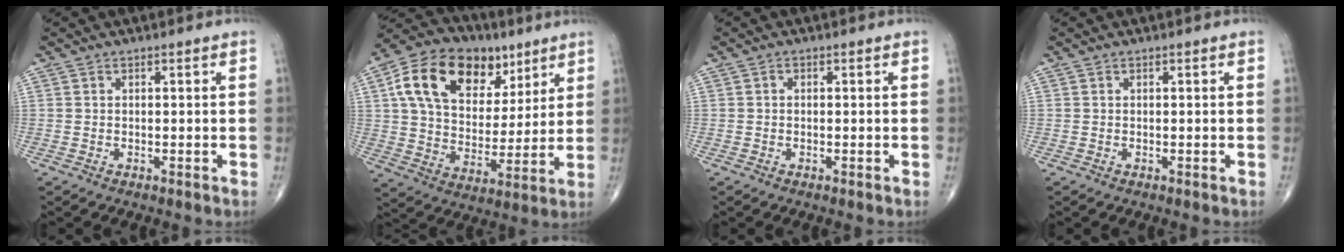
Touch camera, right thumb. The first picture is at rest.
{"total": 21.5, "force": [9.4, 14.1, 13.1], "torque": [-0.197, -0.008, 0.158]}
{"total": 0.6, "force": [0.0, 0.5, 0.4], "torque": [-0.004, 0.001, -0.003]}
{"total": 0.0}